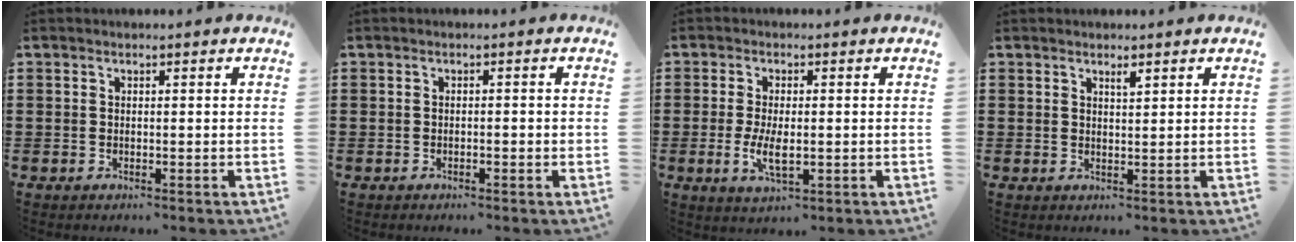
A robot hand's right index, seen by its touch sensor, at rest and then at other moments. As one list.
[{"total": 0.7, "force": [-0.5, 0.2, 0.5], "torque": [-0.011, -0.002, -0.008]}, {"total": 5.1, "force": [-0.7, 2.1, 4.6], "torque": [-0.094, -0.005, -0.014]}, {"total": 1.2, "force": [1.0, 0.2, 0.7], "torque": [-0.014, 0.001, 0.017]}]